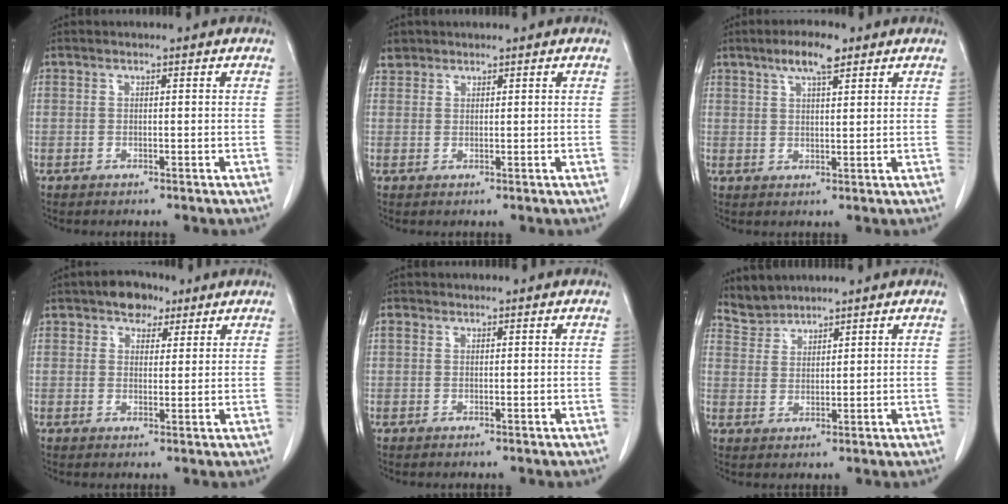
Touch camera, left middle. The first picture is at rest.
{"total": 1.8, "force": [1.4, 1.2, -0.1], "torque": [0.006, 0.008, 0.023]}
{"total": 5.3, "force": [3.4, 1.1, 3.8], "torque": [-0.075, 0.006, 0.058]}
{"total": 4.6, "force": [2.9, 2.9, 2.1], "torque": [-0.031, 0.014, 0.047]}
{"total": 0.9, "force": [0.4, 0.7, 0.3], "torque": [-0.006, 0.008, 0.007]}
{"total": 3.3, "force": [3.2, 0.6, -0.7], "torque": [0.009, 0.008, 0.070]}